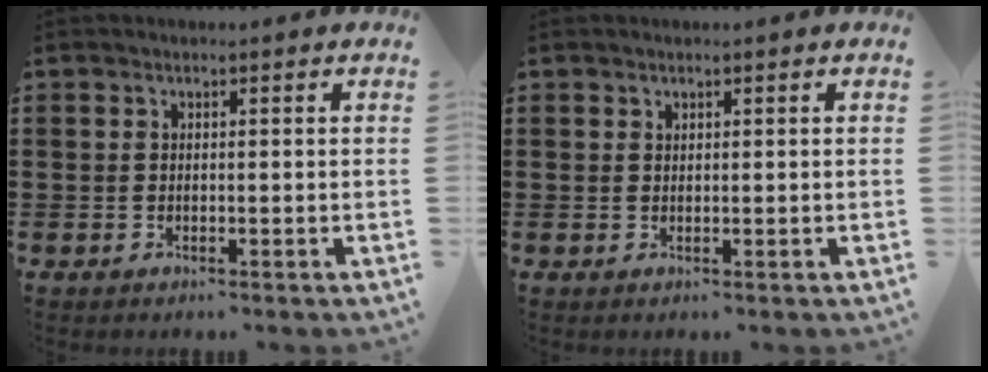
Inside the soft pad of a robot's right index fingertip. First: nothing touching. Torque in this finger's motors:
{"motor_torque": [-1.21, 0.94, 0.03, -0.01]}